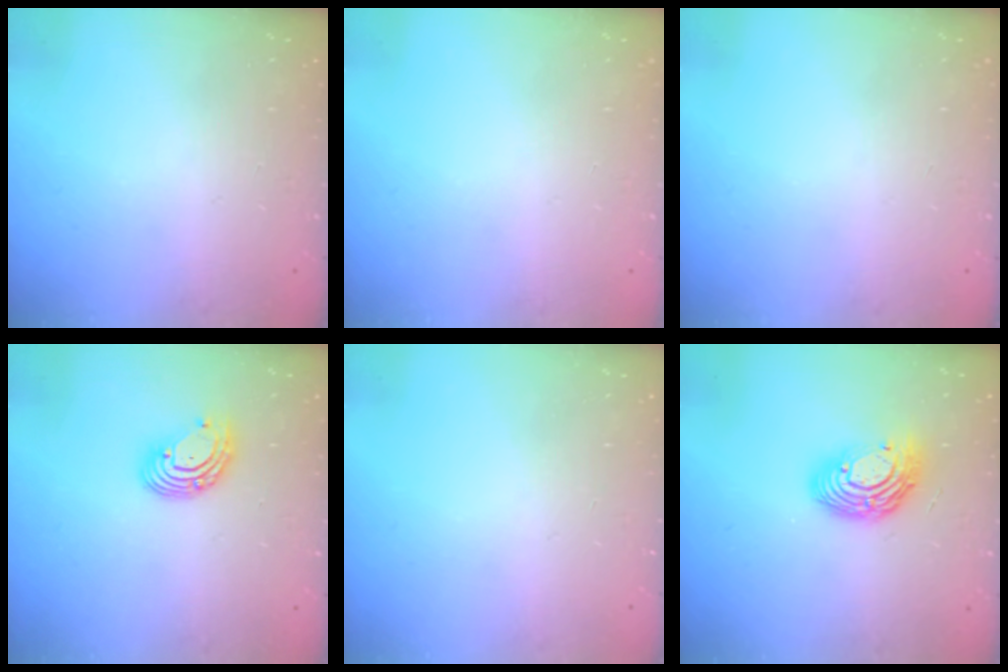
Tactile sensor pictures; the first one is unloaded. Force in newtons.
{"total": 0.0}
{"total": 0.0}
{"total": 7.3, "press": 7.3, "slide": 0.8}
{"total": 0.0}
{"total": 12.1, "press": 12.1, "slide": 1.0}